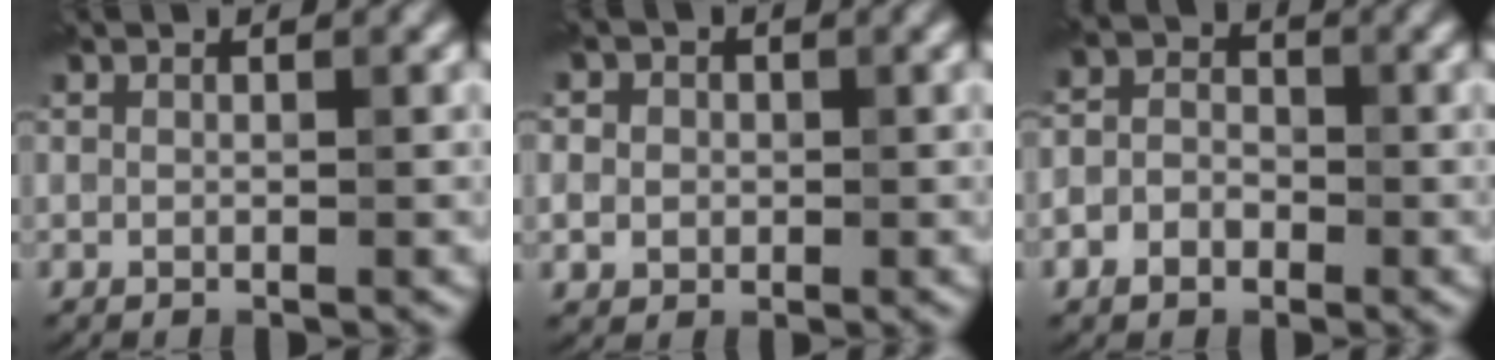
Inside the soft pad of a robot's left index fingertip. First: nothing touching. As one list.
[{"total": 4.0, "force": [0.5, 3.6, 1.7], "torque": [-0.018, 0.019, -0.019]}, {"total": 3.2, "force": [-1.4, 2.5, 1.4], "torque": [-0.014, -0.001, -0.035]}]